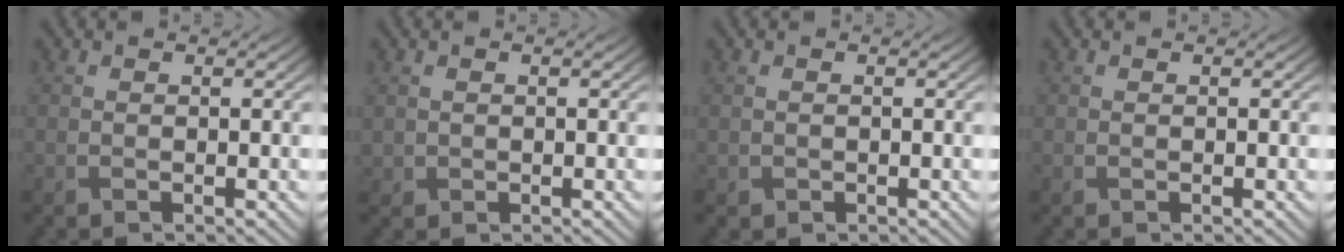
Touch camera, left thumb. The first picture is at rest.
{"total": 0.8, "force": [0.3, 0.7, -0.1], "torque": [-0.004, -0.005, 0.007]}
{"total": 0.7, "force": [-0.2, 0.7, 0.1], "torque": [-0.004, -0.007, -0.002]}
{"total": 0.0}